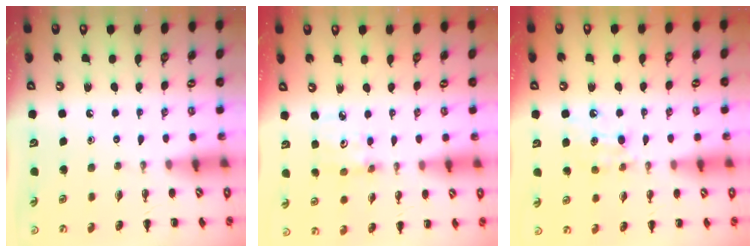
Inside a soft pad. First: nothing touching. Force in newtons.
{"total": 2.8, "press": 2.8, "slide": 0.4}
{"total": 7.1, "press": 7.0, "slide": 1.0}